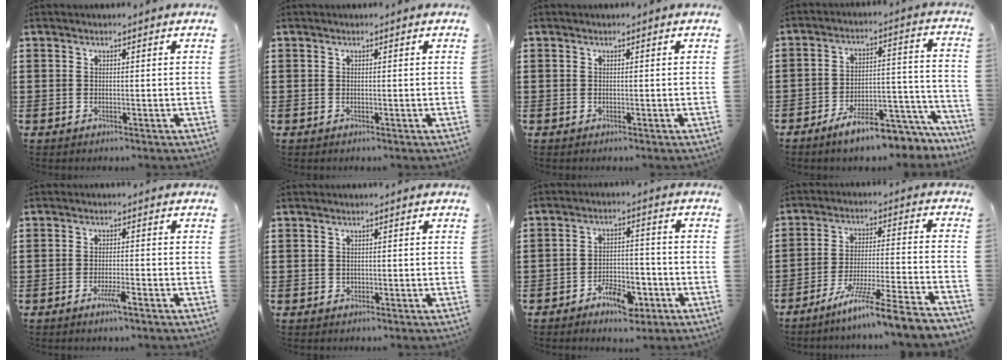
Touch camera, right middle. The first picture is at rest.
{"total": 0.0}
{"total": 0.0}
{"total": 8.6, "force": [-7.3, 1.4, 4.4], "torque": [-0.060, 0.020, -0.130]}
{"total": 3.1, "force": [-1.9, 0.3, 2.4], "torque": [-0.047, -0.003, -0.035]}
{"total": 0.5, "force": [0.1, 0.5, 0.1], "torque": [-0.004, 0.003, 0.002]}
{"total": 6.1, "force": [-4.3, 2.5, 3.4], "torque": [-0.057, 0.016, -0.079]}
{"total": 9.3, "force": [-7.8, -1.2, 4.8], "torque": [-0.084, -0.011, -0.155]}